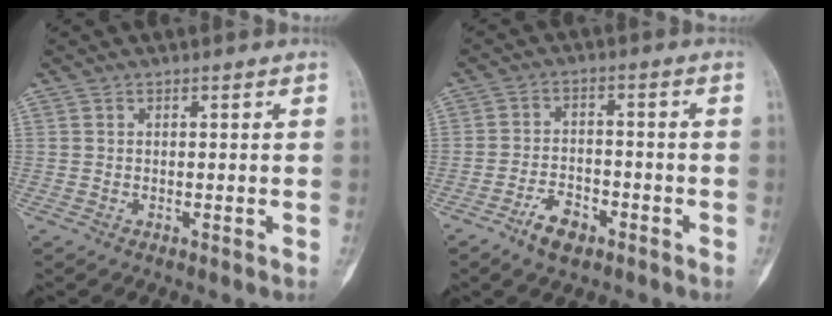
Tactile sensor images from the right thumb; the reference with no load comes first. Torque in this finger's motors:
{"motor_torque": [0.07, -0.07, 0.15, 0.10, 0.10]}